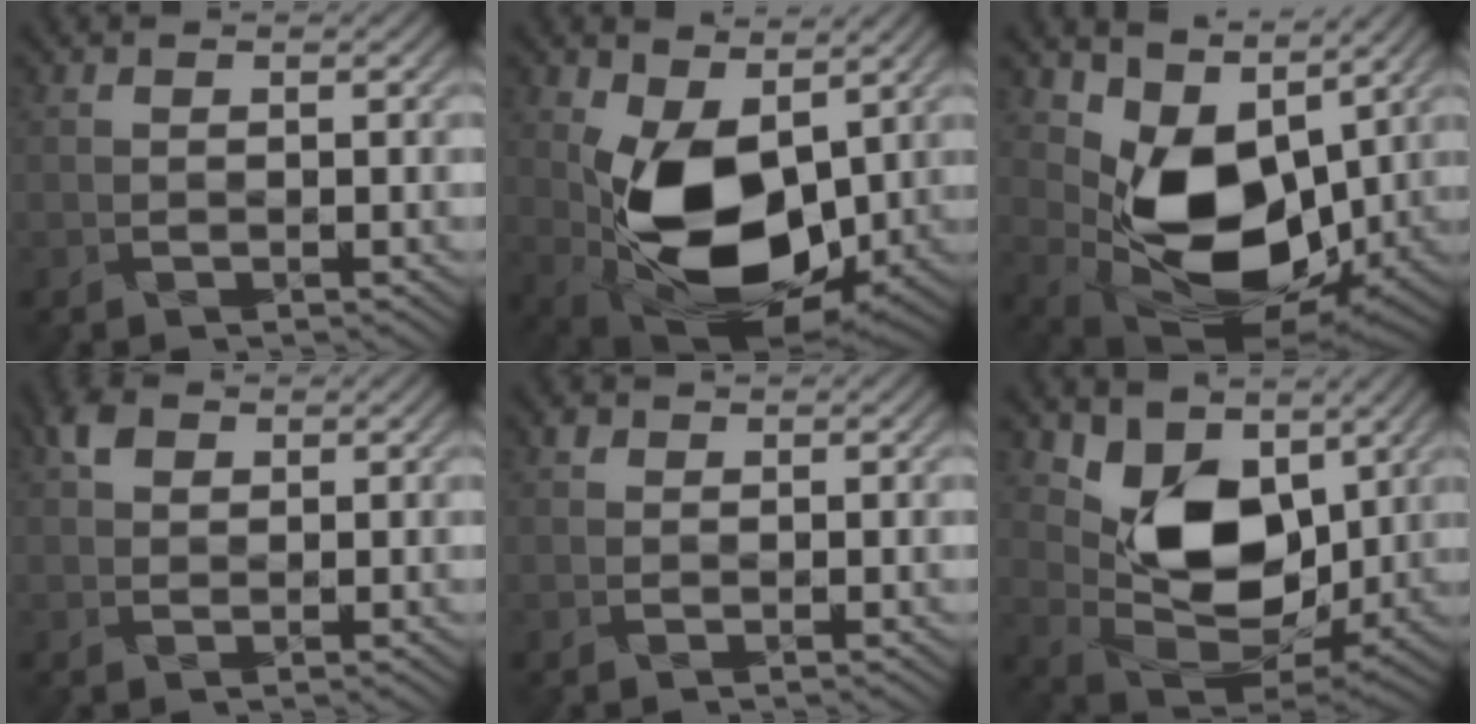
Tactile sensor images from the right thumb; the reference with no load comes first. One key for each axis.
{"total": 12.3, "fx": 1.1, "fy": 7.8, "fz": 9.4, "tx": -0.183, "ty": -0.026, "tz": 0.031}
{"total": 11.7, "fx": 3.7, "fy": 7.8, "fz": 8.0, "tx": -0.154, "ty": -0.023, "tz": 0.087}
{"total": 2.3, "fx": 1.4, "fy": 1.7, "fz": 0.8, "tx": -0.019, "ty": 0.001, "tz": 0.026}
{"total": 0.7, "fx": 0.5, "fy": 0.2, "fz": -0.3, "tx": 0.007, "ty": -0.005, "tz": 0.012}
{"total": 10.1, "fx": 4.4, "fy": 6.7, "fz": 6.1, "tx": -0.128, "ty": -0.022, "tz": 0.089}